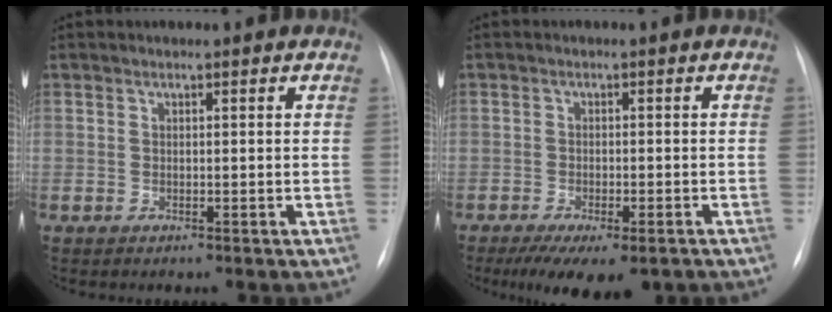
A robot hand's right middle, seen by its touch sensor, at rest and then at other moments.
{"total": 9.3, "force": [-6.3, 3.6, 5.8], "torque": [-0.083, -0.012, -0.092]}